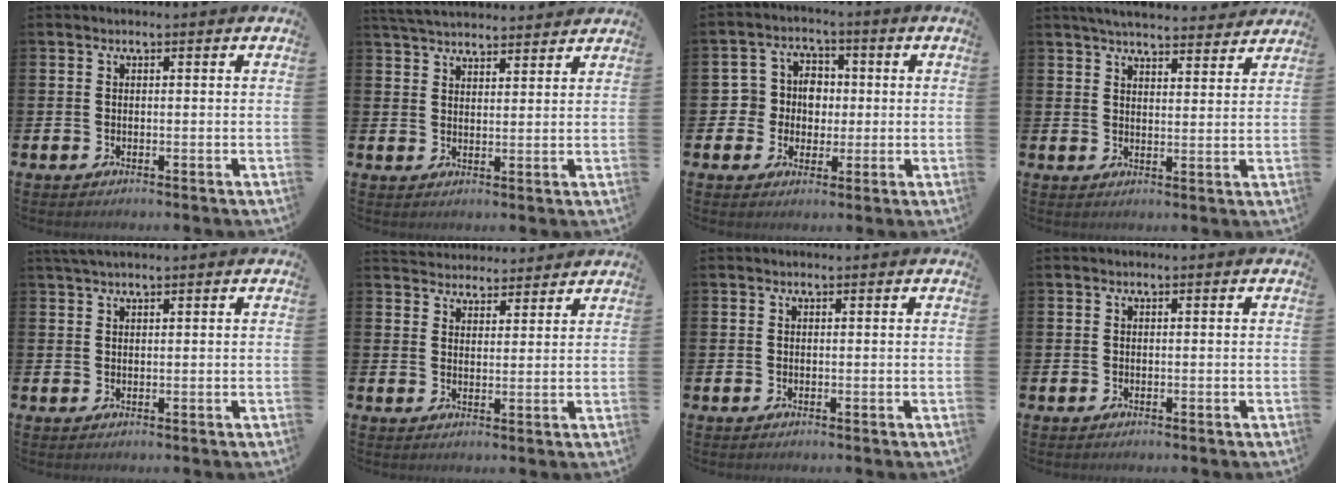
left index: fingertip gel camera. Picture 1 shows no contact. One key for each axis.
{"total": 4.6, "fx": 4.5, "fy": 0.7, "fz": 0.5, "tx": -0.027, "ty": -0.019, "tz": 0.084}
{"total": 5.4, "fx": 0.7, "fy": 5.1, "fz": 1.6, "tx": -0.053, "ty": 0.017, "tz": 0.009}
{"total": 5.0, "fx": 4.8, "fy": 0.7, "fz": 0.9, "tx": -0.029, "ty": -0.026, "tz": 0.086}
{"total": 2.0, "fx": 1.7, "fy": 0.3, "fz": 1.0, "tx": -0.018, "ty": 0.004, "tz": 0.031}
{"total": 4.0, "fx": 3.9, "fy": 0.9, "fz": -0.4, "tx": -0.010, "ty": -0.018, "tz": 0.072}
{"total": 0.0}
{"total": 0.0}